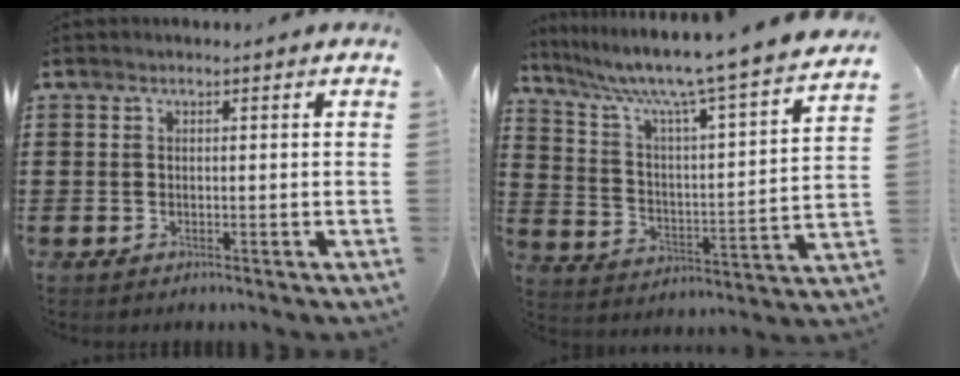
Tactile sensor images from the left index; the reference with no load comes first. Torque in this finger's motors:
{"motor_torque": [1.64, -0.50, 0.40, 0.21]}